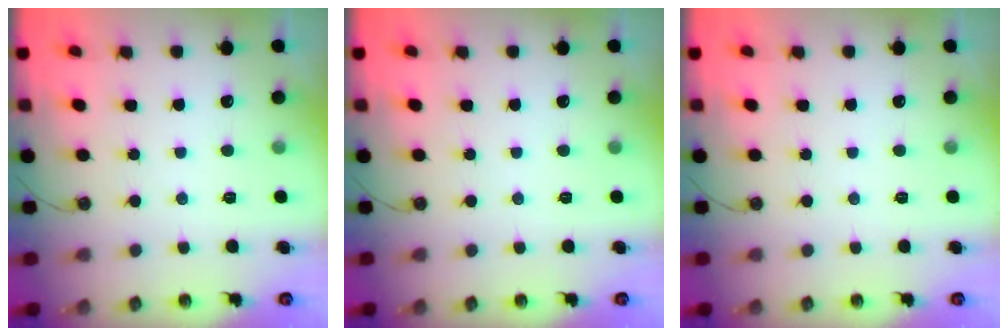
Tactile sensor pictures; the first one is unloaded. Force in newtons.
{"total": 0.0}
{"total": 0.0}